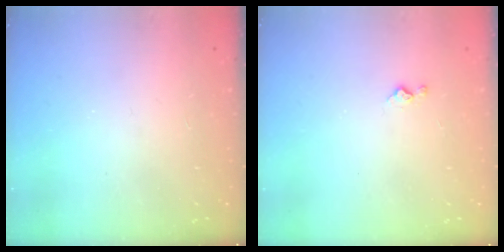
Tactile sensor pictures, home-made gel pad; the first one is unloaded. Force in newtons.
{"total": 2.9, "press": 2.9, "slide": 0.5}